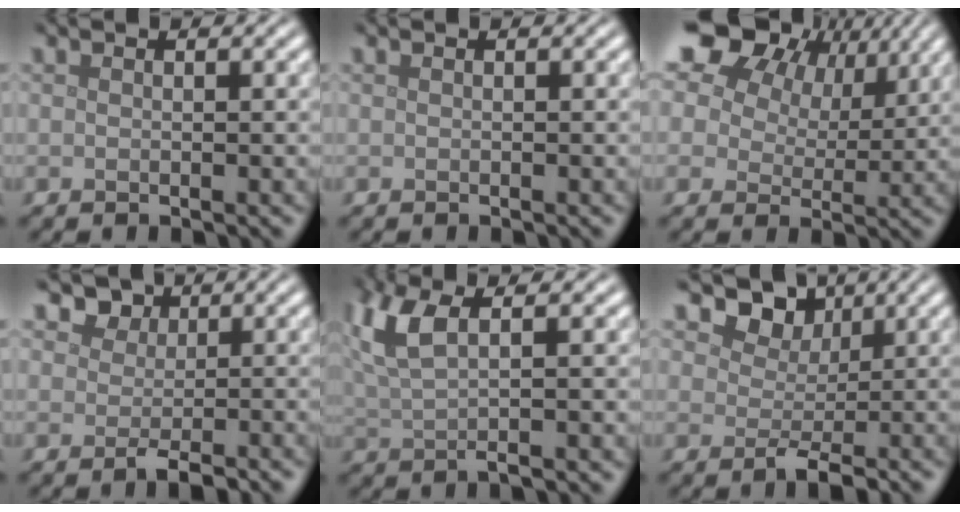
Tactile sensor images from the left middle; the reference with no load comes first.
{"total": 0.0}
{"total": 17.5, "force": [10.1, 11.1, 9.0], "torque": [-0.204, 0.052, 0.188]}
{"total": 2.3, "force": [0.2, 1.9, 1.3], "torque": [-0.010, -0.004, 0.000]}
{"total": 4.7, "force": [1.3, 1.5, 4.2], "torque": [-0.090, 0.008, 0.025]}
{"total": 3.4, "force": [1.3, 2.5, 1.9], "torque": [-0.023, -0.006, 0.012]}